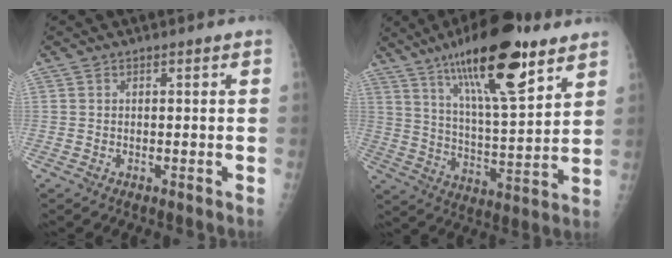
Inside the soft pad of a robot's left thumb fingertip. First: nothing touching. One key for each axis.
{"total": 22.0, "fx": 13.5, "fy": 5.8, "fz": 16.4, "tx": -0.257, "ty": -0.051, "tz": 0.229}